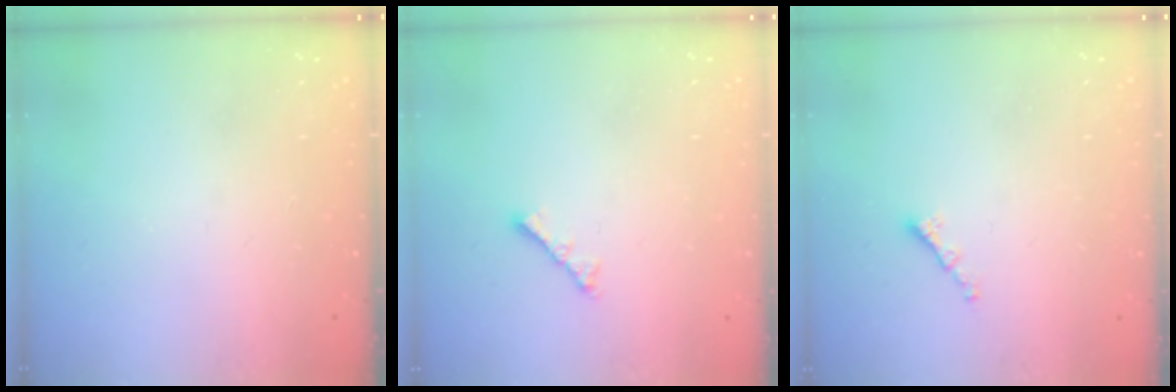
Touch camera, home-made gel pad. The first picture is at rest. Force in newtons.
{"total": 2.9, "press": 2.8, "slide": 0.5}
{"total": 1.6, "press": 1.6, "slide": 0.0}